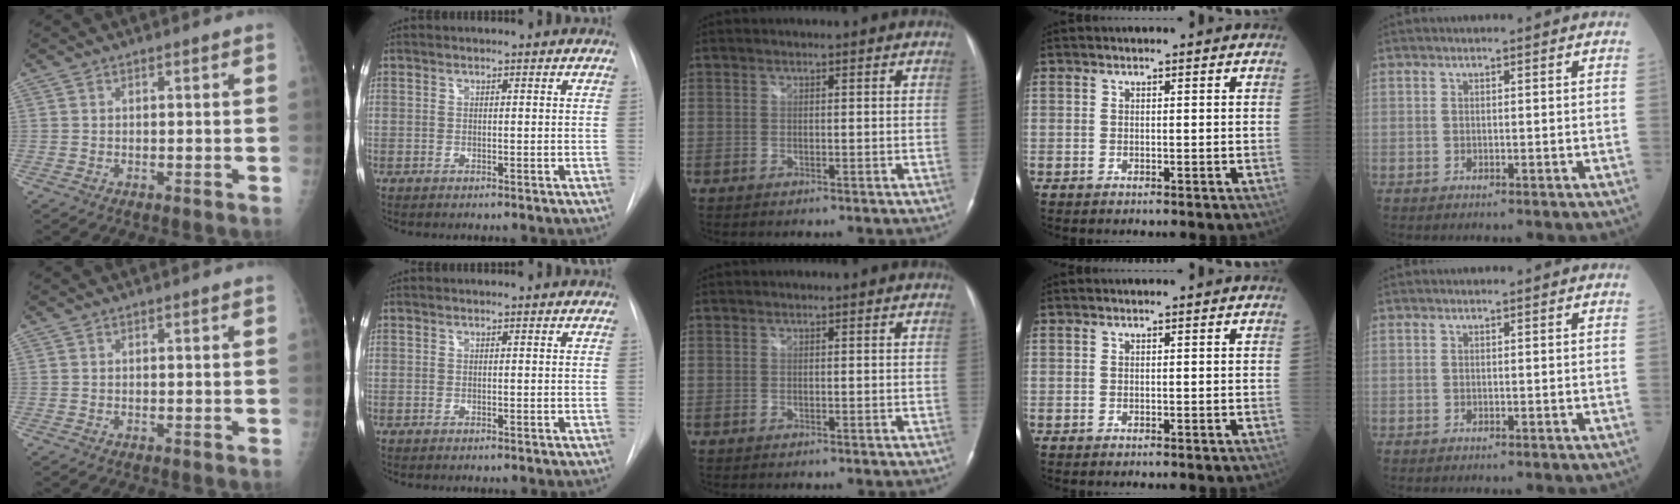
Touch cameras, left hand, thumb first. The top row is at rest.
{}